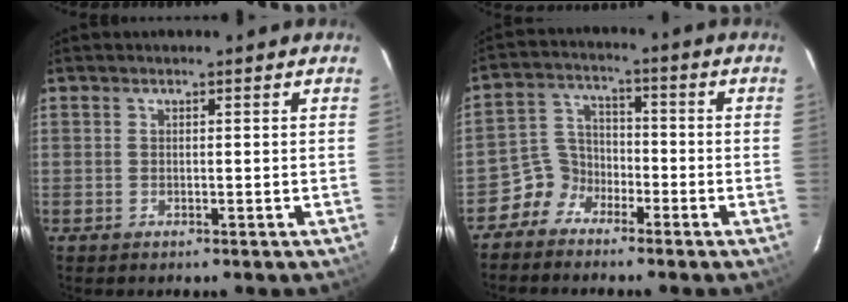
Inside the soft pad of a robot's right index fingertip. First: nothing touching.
{"total": 5.6, "force": [-4.2, 3.7, 0.4], "torque": [-0.010, 0.028, -0.089]}